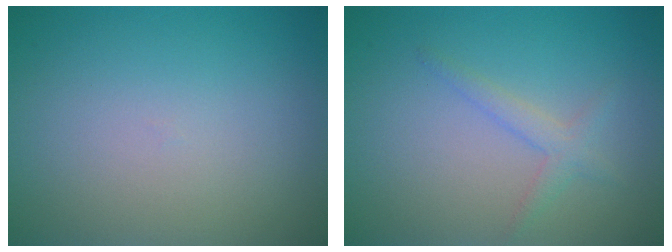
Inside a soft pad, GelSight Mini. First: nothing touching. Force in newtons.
{"total": 1.6, "press": 1.6, "slide": 0.1}